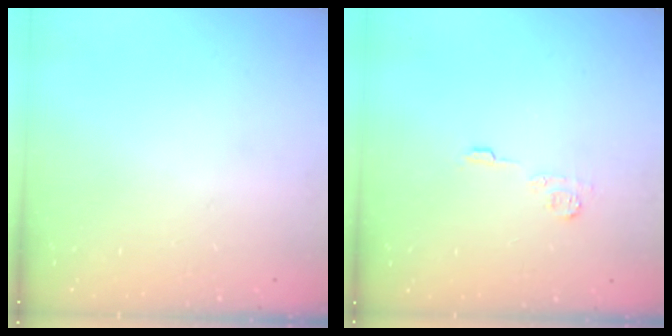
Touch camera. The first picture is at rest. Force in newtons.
{"total": 5.6, "press": 5.6, "slide": 0.7}